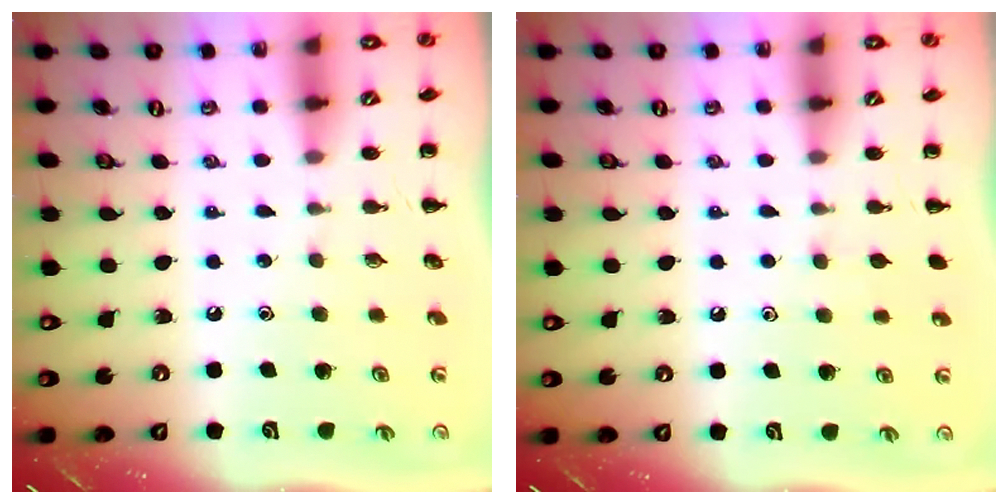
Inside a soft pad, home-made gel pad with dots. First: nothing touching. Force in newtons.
{"total": 2.3, "press": 2.0, "slide": 1.1}